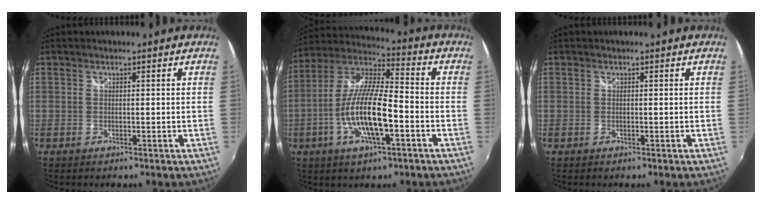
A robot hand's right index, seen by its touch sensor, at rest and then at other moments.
{"total": 15.1, "force": [-4.7, 4.0, 13.8], "torque": [-0.278, -0.005, -0.092]}
{"total": 0.0}